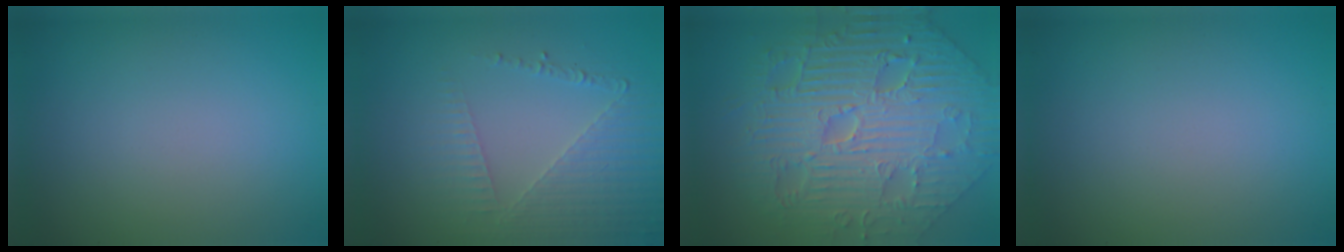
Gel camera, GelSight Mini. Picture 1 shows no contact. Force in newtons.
{"total": 5.0, "press": 3.2, "slide": 3.8}
{"total": 11.7, "press": 7.8, "slide": 8.7}
{"total": 0.0}